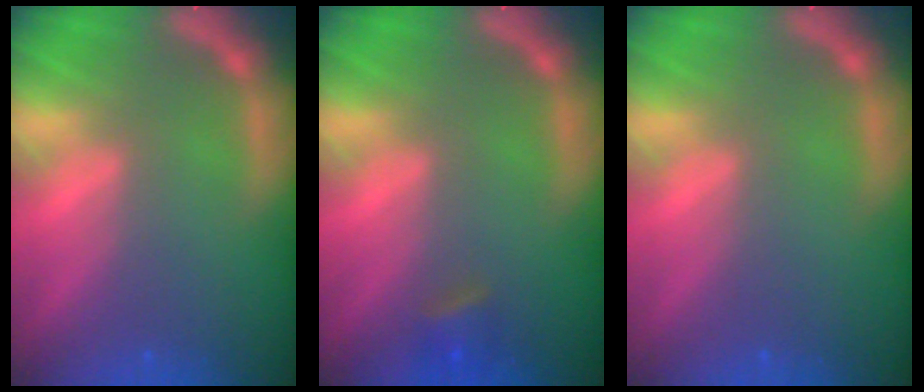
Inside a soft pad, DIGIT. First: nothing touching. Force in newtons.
{"total": 1.9}
{"total": 0.0}